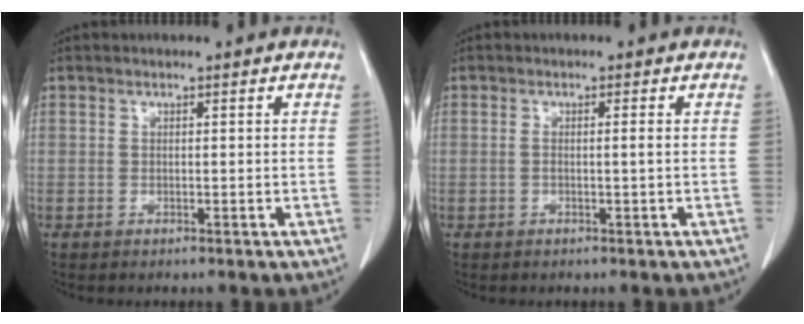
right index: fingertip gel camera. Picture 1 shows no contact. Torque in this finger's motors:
{"motor_torque": [-0.45, 0.03, -0.11, -0.01]}